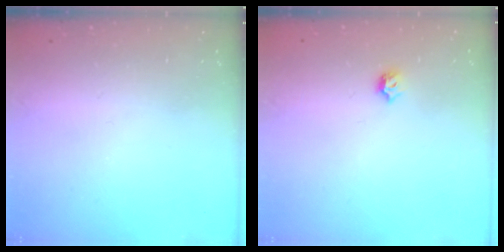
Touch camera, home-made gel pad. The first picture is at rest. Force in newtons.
{"total": 4.8, "press": 4.7, "slide": 1.0}